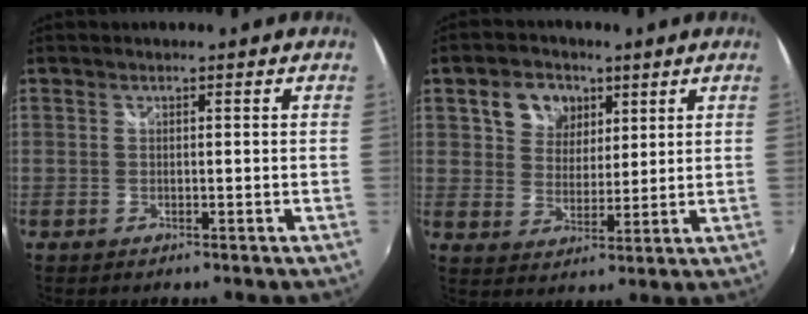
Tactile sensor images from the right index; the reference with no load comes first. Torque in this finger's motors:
{"motor_torque": [0.68, 0.66, 0.14, 0.05]}